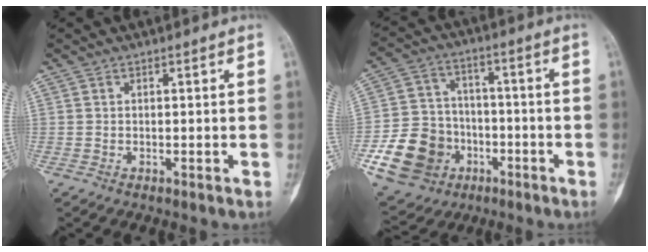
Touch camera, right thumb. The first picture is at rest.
{"total": 15.7, "force": [-5.6, 13.3, 6.2], "torque": [-0.105, 0.046, -0.087]}